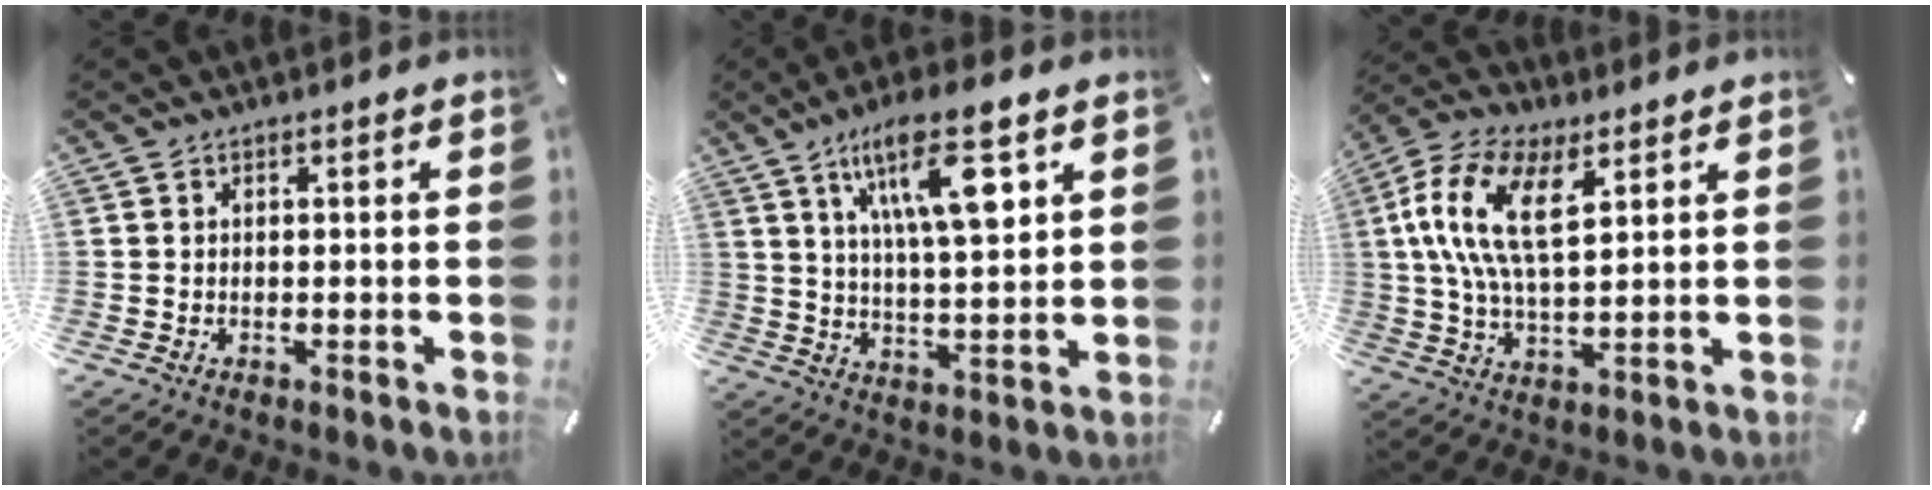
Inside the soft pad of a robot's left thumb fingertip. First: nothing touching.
{"total": 15.4, "force": [8.0, 4.6, 12.3], "torque": [-0.210, -0.024, 0.131]}
{"total": 15.4, "force": [5.7, 7.5, 12.1], "torque": [-0.279, -0.001, 0.099]}